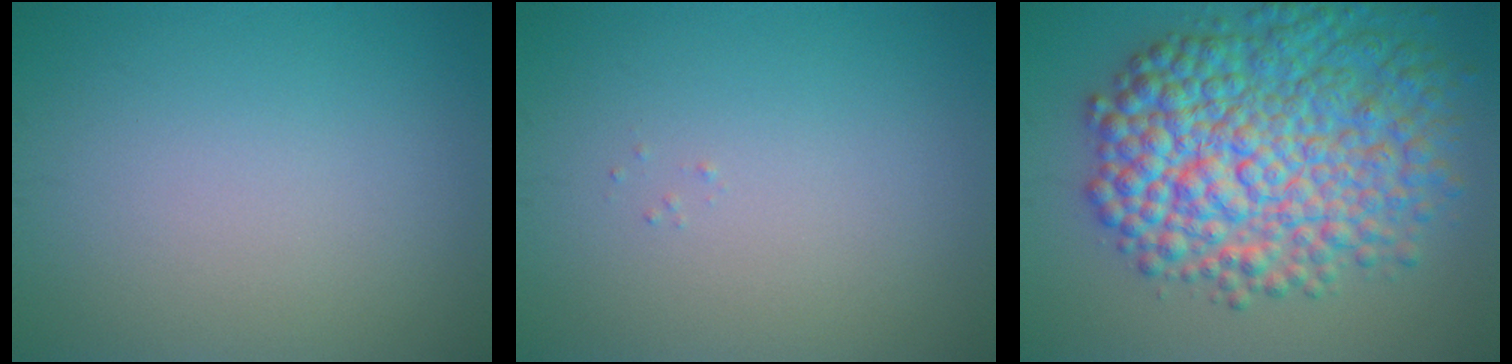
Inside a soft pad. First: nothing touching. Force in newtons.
{"total": 0.0}
{"total": 11.7, "press": 11.7, "slide": 0.2}